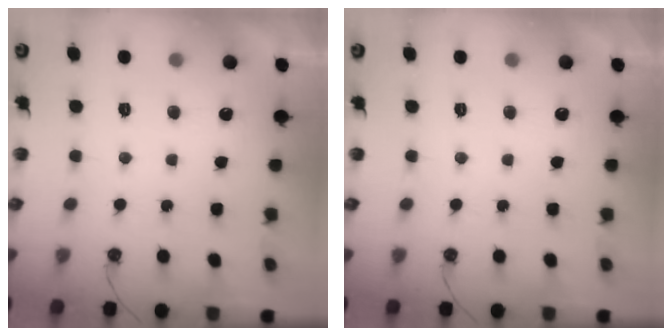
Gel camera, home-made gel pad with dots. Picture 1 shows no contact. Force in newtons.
{"total": 0.0}